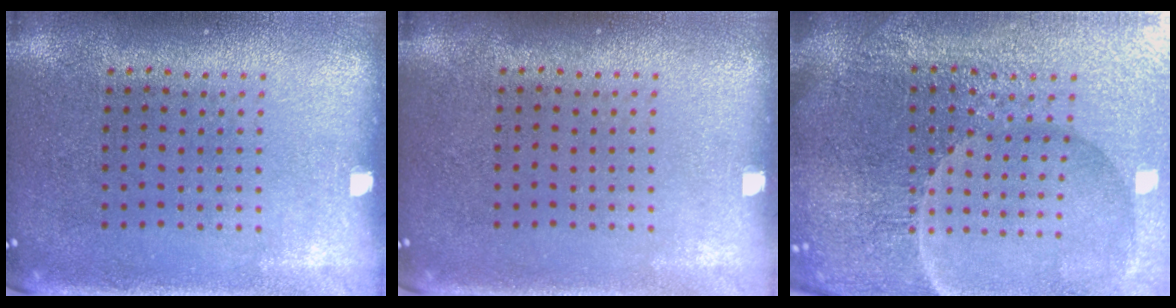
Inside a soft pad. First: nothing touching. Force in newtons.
{"total": 0.0}
{"total": 5.7, "press": 5.3, "slide": 2.0}